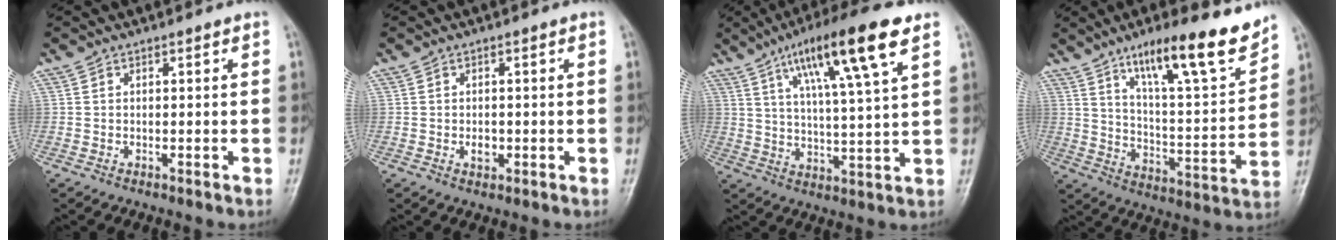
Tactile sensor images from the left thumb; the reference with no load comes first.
{"total": 1.9, "force": [-0.3, 1.4, 1.3], "torque": [-0.016, 0.001, -0.003]}
{"total": 16.3, "force": [8.4, 2.3, 13.8], "torque": [-0.231, -0.019, 0.140]}
{"total": 17.9, "force": [12.5, 3.3, 12.5], "torque": [-0.172, -0.070, 0.205]}